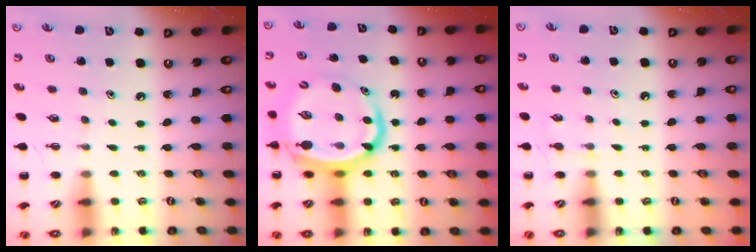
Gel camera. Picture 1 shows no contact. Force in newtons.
{"total": 11.9, "press": 11.4, "slide": 3.4}
{"total": 3.7, "press": 3.5, "slide": 1.3}